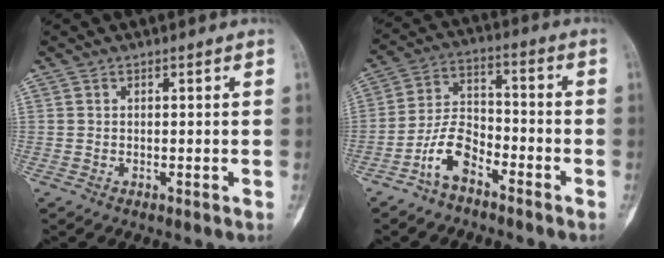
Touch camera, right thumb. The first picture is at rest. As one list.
[{"total": 8.4, "force": [-5.2, 4.3, 5.1], "torque": [-0.096, 0.049, -0.108]}]